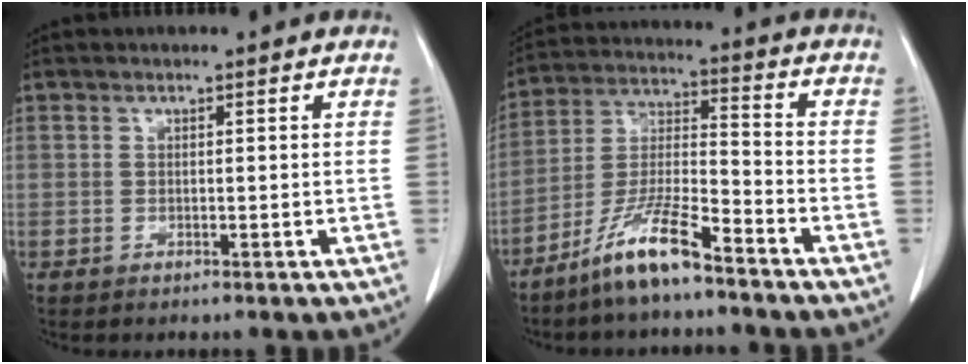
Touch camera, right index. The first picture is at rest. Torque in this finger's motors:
{"motor_torque": [1.09, -1.05, 0.59, 0.19]}